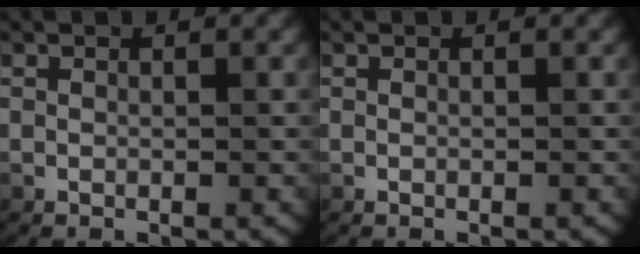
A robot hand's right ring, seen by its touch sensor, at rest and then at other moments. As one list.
[{"total": 0.0}]